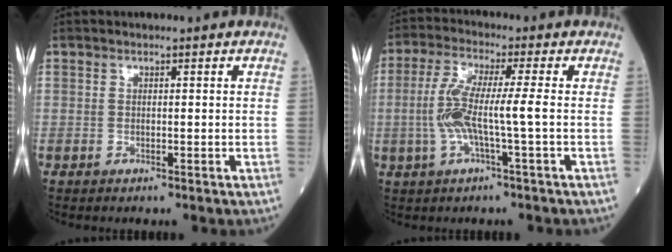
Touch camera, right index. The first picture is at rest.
{"total": 7.6, "force": [-0.9, 0.2, 7.5], "torque": [-0.159, 0.012, -0.021]}